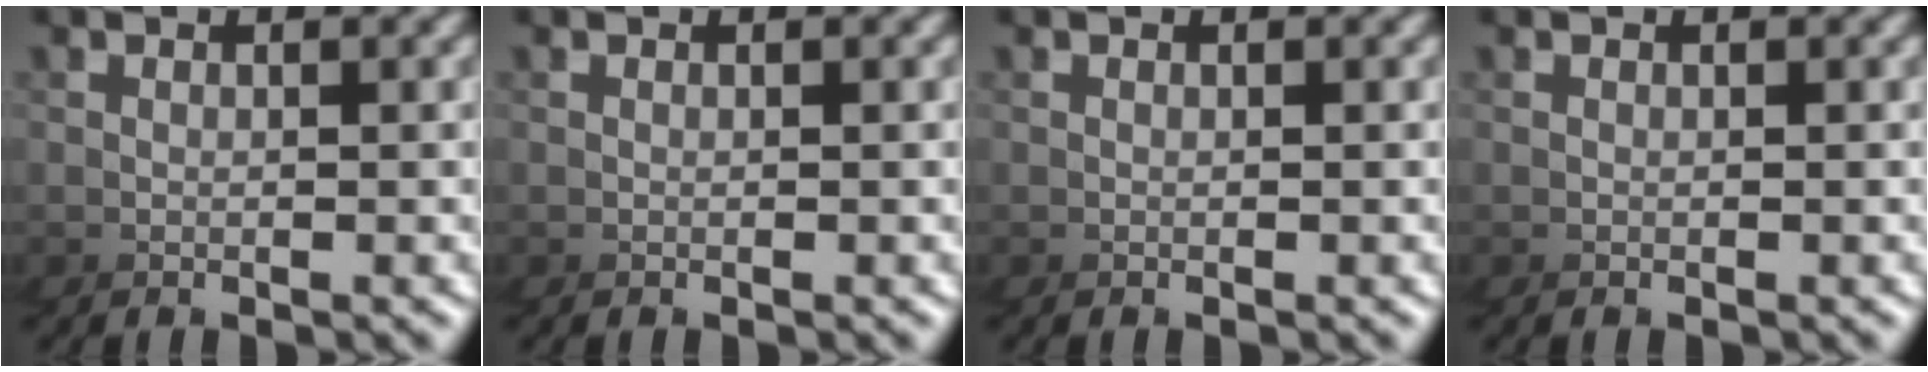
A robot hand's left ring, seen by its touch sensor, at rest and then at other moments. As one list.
[{"total": 0.0}, {"total": 0.0}, {"total": 0.0}]